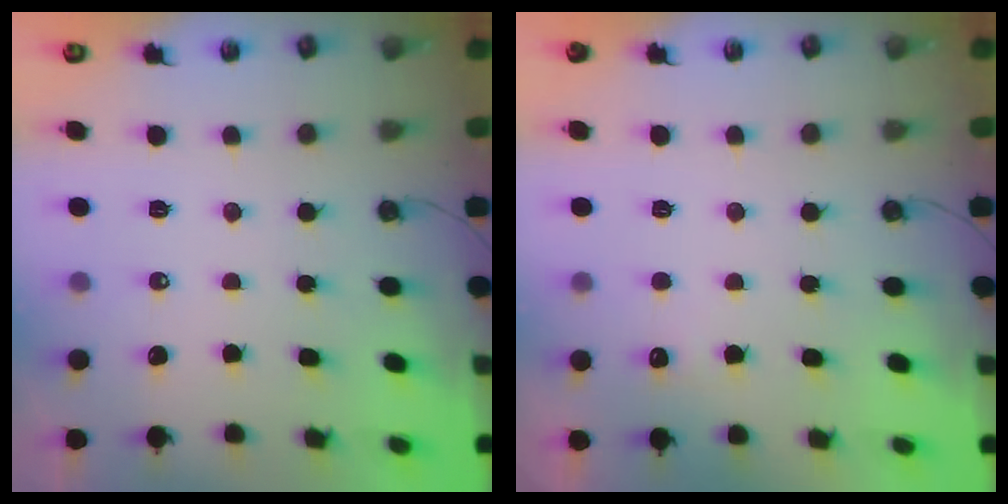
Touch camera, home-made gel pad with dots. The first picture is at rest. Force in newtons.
{"total": 2.9, "press": 2.7, "slide": 1.1}